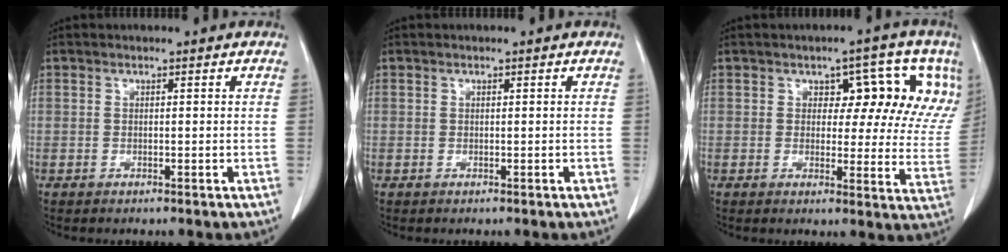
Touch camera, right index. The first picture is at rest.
{"total": 0.0}
{"total": 12.3, "force": [5.1, 6.3, 9.2], "torque": [-0.090, 0.013, 0.048]}